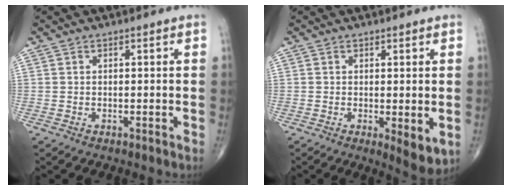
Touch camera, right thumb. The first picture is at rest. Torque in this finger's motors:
{"motor_torque": [-0.25, 0.35, -0.06, -0.15, 0.02]}